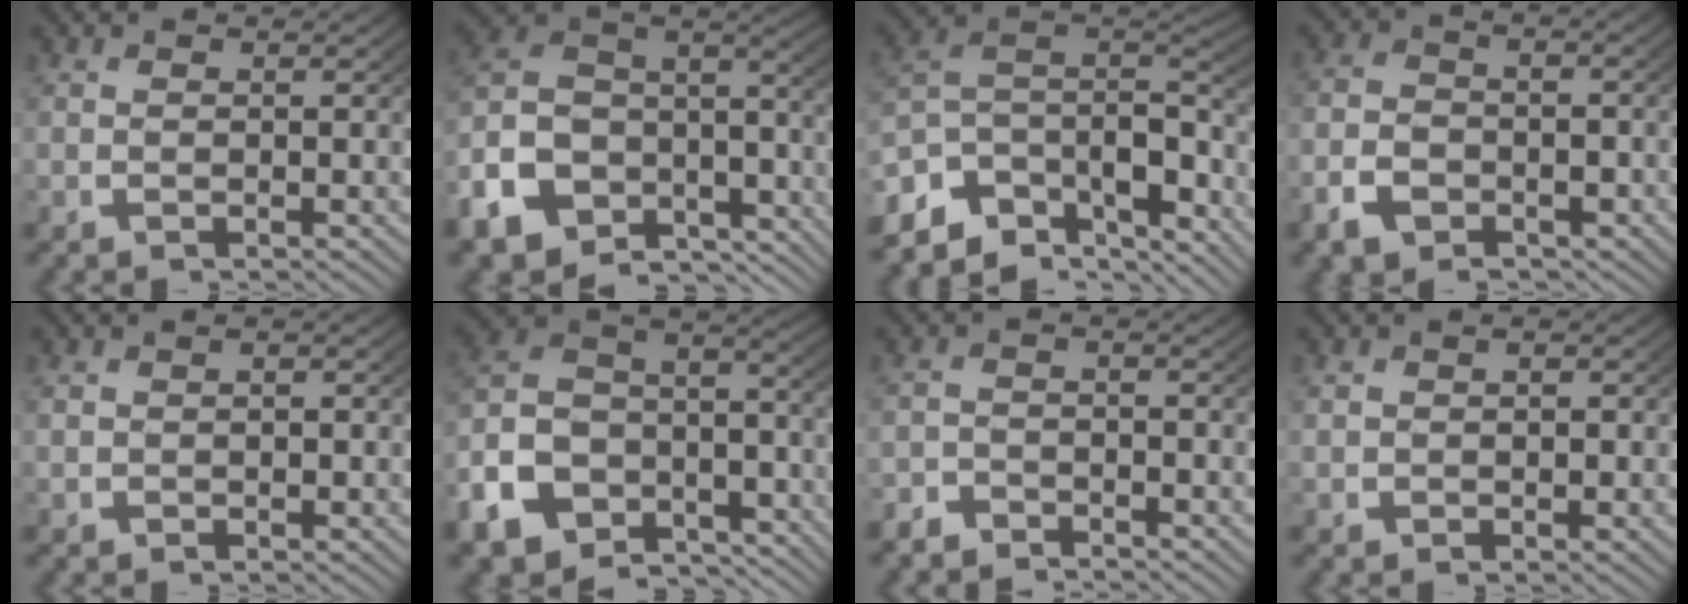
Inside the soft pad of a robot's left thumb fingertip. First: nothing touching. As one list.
[{"total": 14.6, "force": [-3.1, 10.4, 9.7], "torque": [-0.217, -0.038, -0.045]}, {"total": 12.1, "force": [-3.2, 7.6, 8.8], "torque": [-0.209, -0.044, -0.035]}, {"total": 4.3, "force": [-2.5, 2.9, 2.1], "torque": [-0.040, -0.012, -0.042]}, {"total": 1.5, "force": [0.1, 1.2, 0.9], "torque": [-0.019, -0.002, 0.005]}, {"total": 15.1, "force": [-4.4, 11.1, 9.2], "torque": [-0.213, -0.054, -0.063]}, {"total": 2.7, "force": [-2.6, 0.8, 0.1], "torque": [0.003, -0.012, -0.049]}, {"total": 1.9, "force": [0.1, 1.6, 1.0], "torque": [-0.022, -0.003, 0.004]}]